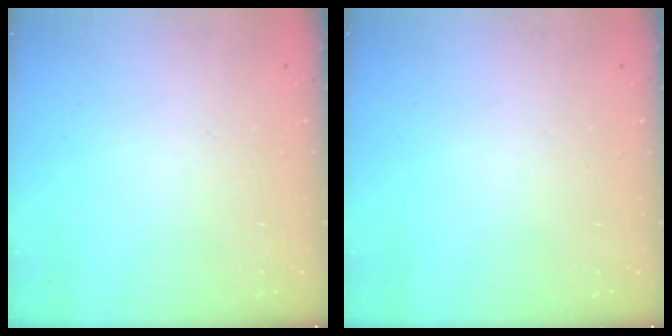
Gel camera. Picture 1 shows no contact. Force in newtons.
{"total": 0.0}